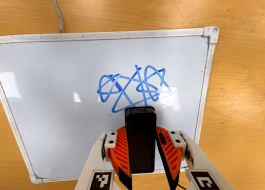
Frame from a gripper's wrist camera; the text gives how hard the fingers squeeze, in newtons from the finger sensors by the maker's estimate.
{"total": 6.4, "left": 6.4, "right": 6.4}